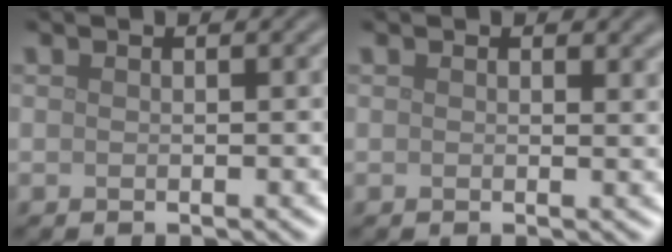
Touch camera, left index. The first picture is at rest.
{"total": 1.1, "force": [0.7, 0.5, 0.7], "torque": [-0.006, -0.002, 0.011]}